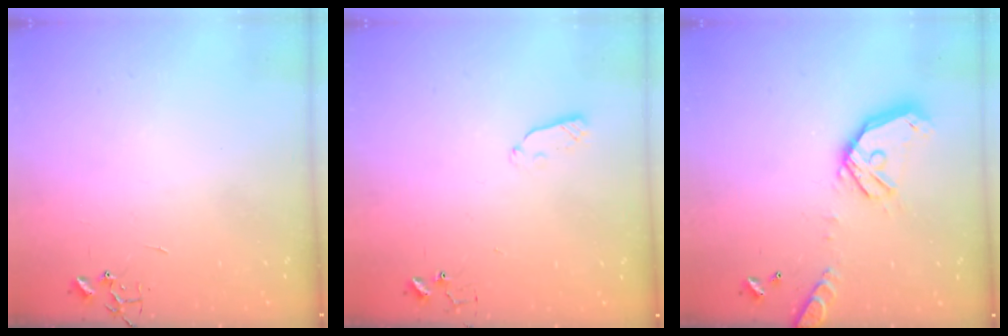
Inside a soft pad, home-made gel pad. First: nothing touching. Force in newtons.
{"total": 4.5, "press": 4.5, "slide": 0.4}
{"total": 16.2, "press": 16.0, "slide": 2.7}